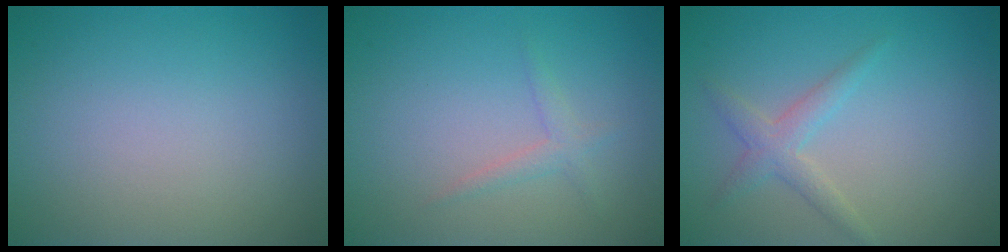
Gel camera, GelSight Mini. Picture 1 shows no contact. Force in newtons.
{"total": 1.3, "press": 1.3, "slide": 0.1}
{"total": 2.1, "press": 2.1, "slide": 0.1}